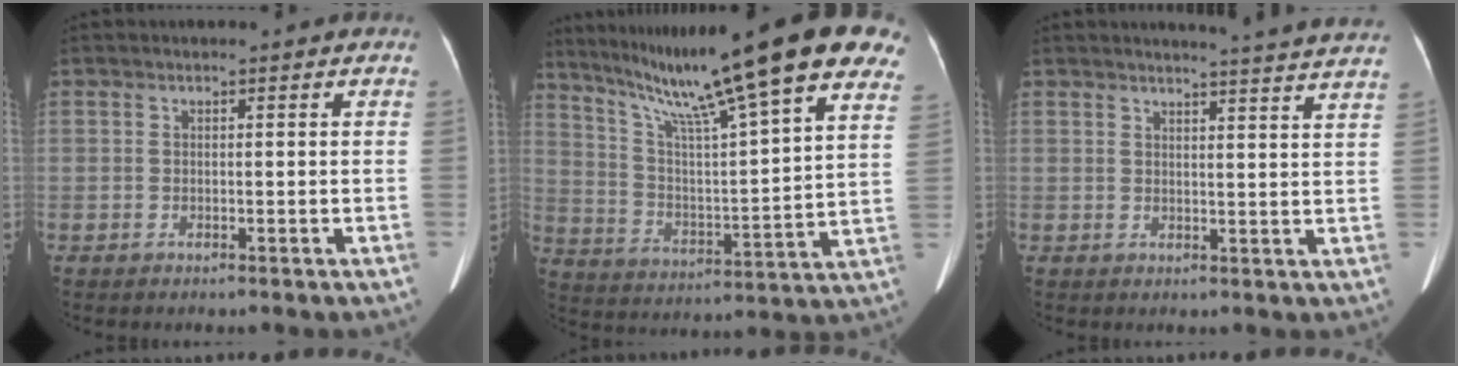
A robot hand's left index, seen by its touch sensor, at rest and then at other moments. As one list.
[{"total": 29.5, "force": [21.7, 2.1, 19.9], "torque": [-0.310, 0.002, 0.312]}, {"total": 11.4, "force": [10.9, -1.3, 2.8], "torque": [-0.033, -0.047, 0.106]}]